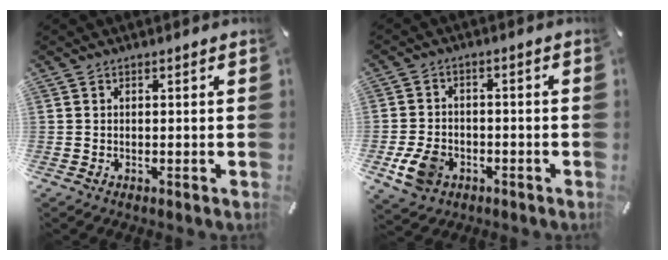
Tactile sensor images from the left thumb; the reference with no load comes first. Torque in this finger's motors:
{"motor_torque": [-0.29, 0.52, 0.43, 0.41, 0.19]}